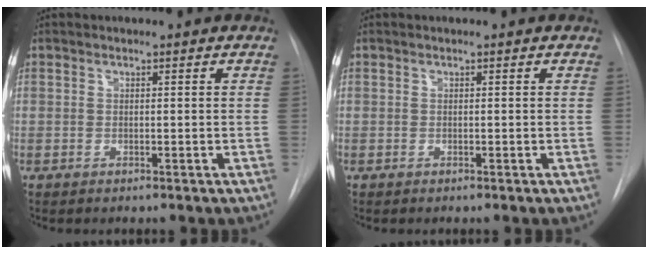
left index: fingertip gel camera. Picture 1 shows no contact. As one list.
[{"total": 0.0}]